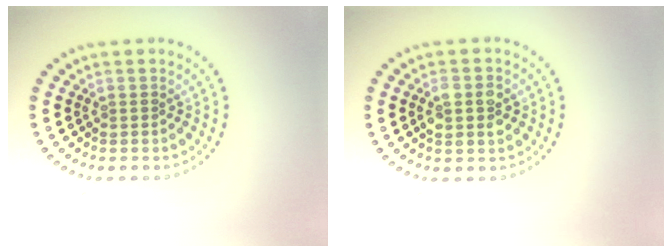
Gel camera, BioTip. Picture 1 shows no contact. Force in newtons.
{"total": 2.8, "press": 2.8, "slide": 0.2}